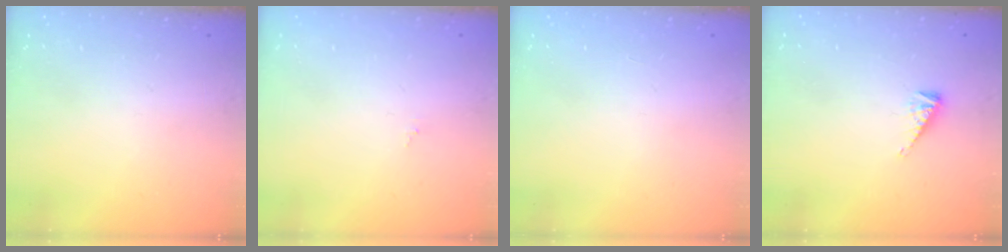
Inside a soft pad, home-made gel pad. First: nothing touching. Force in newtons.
{"total": 0.0}
{"total": 0.0}
{"total": 3.4, "press": 3.4, "slide": 0.3}